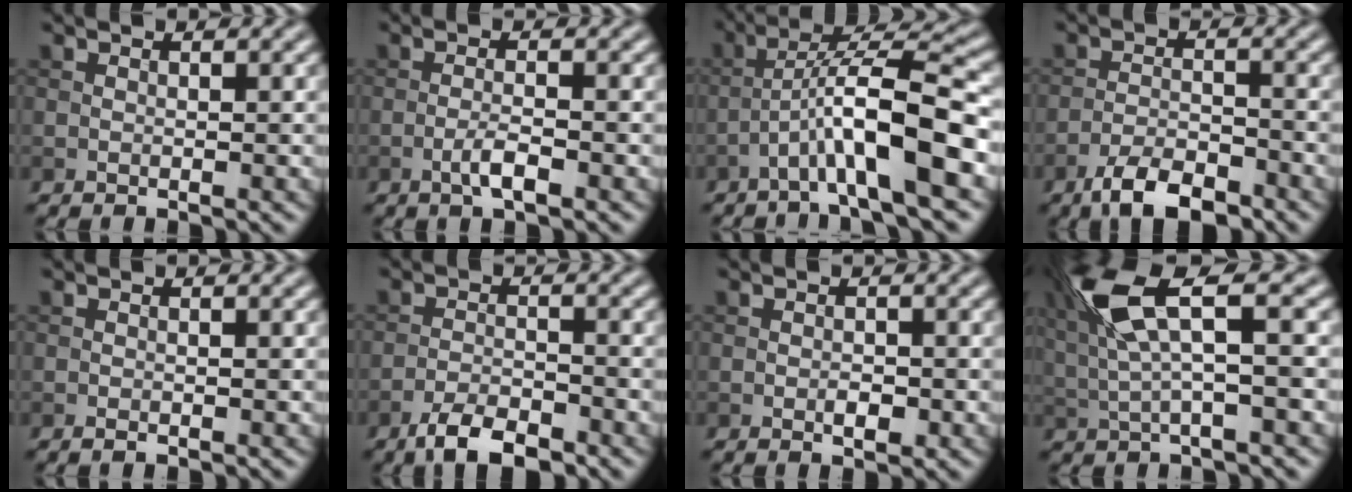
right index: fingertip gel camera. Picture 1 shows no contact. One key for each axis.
{"total": 2.4, "fx": -1.2, "fy": 0.5, "fz": 2.0, "tx": -0.040, "ty": 0.005, "tz": -0.025}
{"total": 8.5, "fx": -3.4, "fy": 1.3, "fz": 7.7, "tx": -0.126, "ty": 0.024, "tz": -0.062}
{"total": 5.3, "fx": -3.9, "fy": 1.8, "fz": 3.0, "tx": -0.050, "ty": 0.000, "tz": -0.073}
{"total": 0.7, "fx": -0.4, "fy": 0.2, "fz": 0.5, "tx": -0.006, "ty": -0.001, "tz": -0.007}
{"total": 4.6, "fx": -3.4, "fy": 1.6, "fz": 2.7, "tx": -0.047, "ty": 0.000, "tz": -0.066}
{"total": 1.6, "fx": -0.6, "fy": 0.8, "fz": 1.3, "tx": -0.019, "ty": 0.001, "tz": -0.010}
{"total": 7.6, "fx": 2.3, "fy": 2.0, "fz": 7.0, "tx": -0.143, "ty": 0.016, "tz": 0.043}